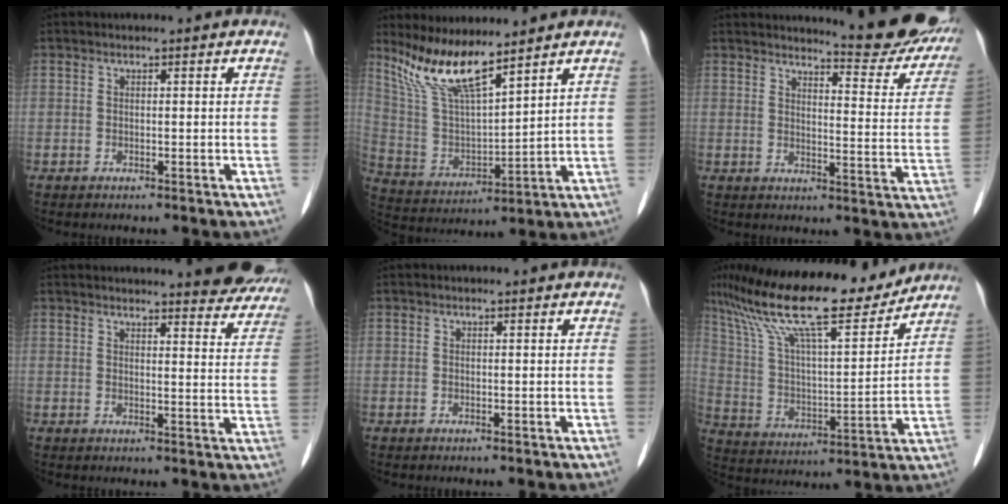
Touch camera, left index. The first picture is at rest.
{"total": 10.6, "force": [8.6, 1.3, 6.0], "torque": [-0.130, -0.005, 0.179]}
{"total": 13.7, "force": [12.7, 1.8, 4.7], "torque": [-0.044, -0.052, 0.137]}
{"total": 11.5, "force": [10.7, 2.1, 3.6], "torque": [-0.020, -0.021, 0.103]}
{"total": 0.0}
{"total": 21.5, "force": [17.4, 3.2, 12.1], "torque": [-0.223, 0.016, 0.302]}